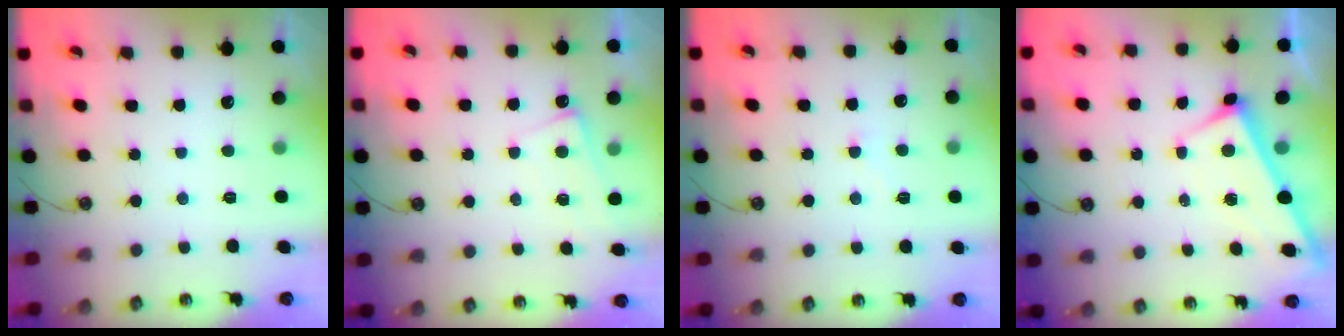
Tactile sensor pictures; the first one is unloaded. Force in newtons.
{"total": 1.5, "press": 1.5, "slide": 0.3}
{"total": 2.9, "press": 2.8, "slide": 0.8}
{"total": 2.8, "press": 2.8, "slide": 0.0}